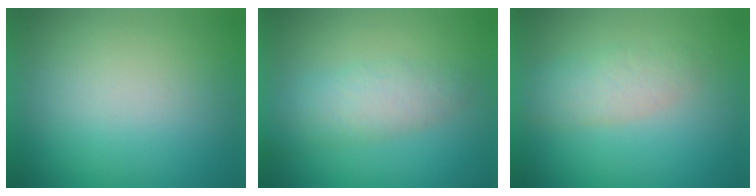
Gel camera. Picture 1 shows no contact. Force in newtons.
{"total": 3.2}
{"total": 2.9}